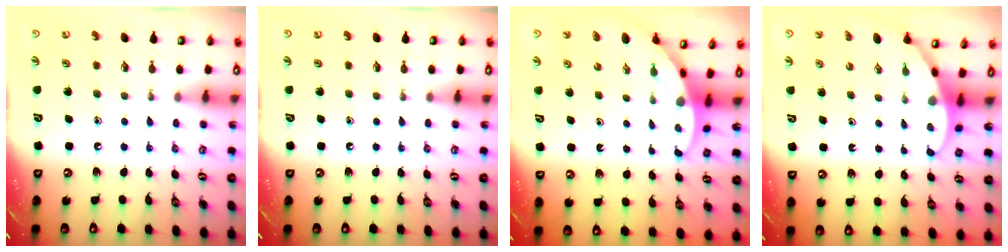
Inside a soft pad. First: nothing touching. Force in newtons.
{"total": 0.0}
{"total": 3.7, "press": 3.7, "slide": 0.2}
{"total": 3.4, "press": 3.4, "slide": 0.2}